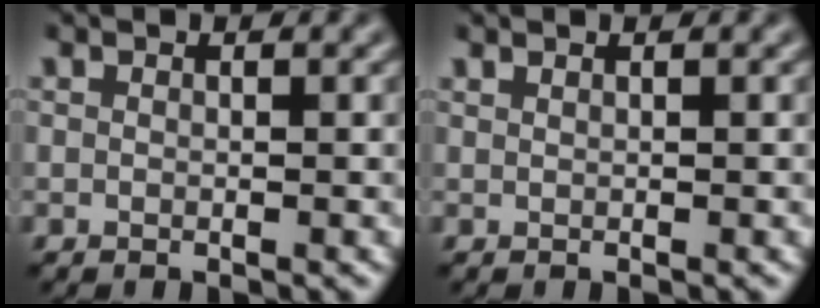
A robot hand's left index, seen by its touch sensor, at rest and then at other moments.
{"total": 0.0}